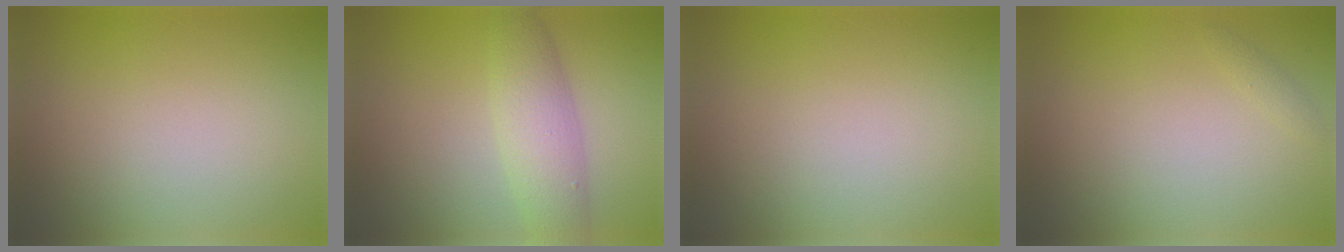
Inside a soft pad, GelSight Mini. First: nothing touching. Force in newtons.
{"total": 3.4, "press": 3.4, "slide": 0.3}
{"total": 0.0}
{"total": 0.6, "press": 0.6, "slide": 0.0}